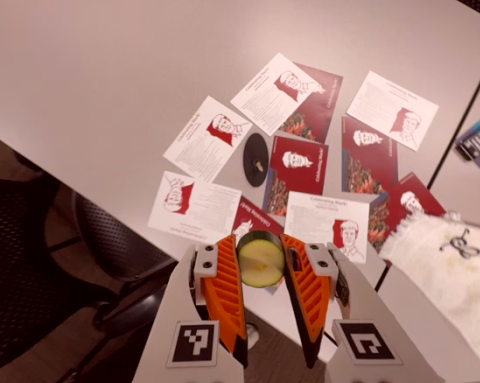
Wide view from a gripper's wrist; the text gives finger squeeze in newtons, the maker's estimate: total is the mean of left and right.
{"total": 10.6, "left": 10.3, "right": 10.9}